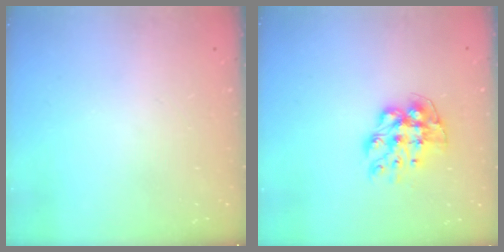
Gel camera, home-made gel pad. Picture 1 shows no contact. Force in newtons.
{"total": 10.1, "press": 10.1, "slide": 0.9}